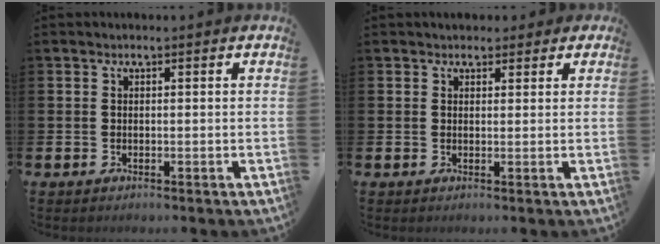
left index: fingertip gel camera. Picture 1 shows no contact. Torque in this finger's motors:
{"motor_torque": [0.43, -0.70, 0.13, 0.05]}